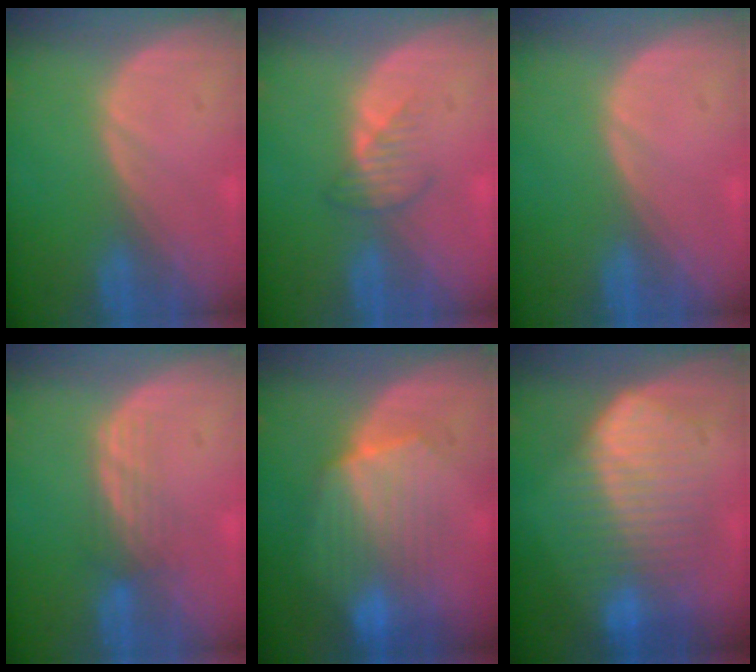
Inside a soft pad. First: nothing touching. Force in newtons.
{"total": 2.8, "press": 2.7, "slide": 0.8}
{"total": 0.0}
{"total": 3.2, "press": 2.6, "slide": 1.9}
{"total": 7.6, "press": 7.6, "slide": 0.5}
{"total": 9.5, "press": 9.5, "slide": 0.3}